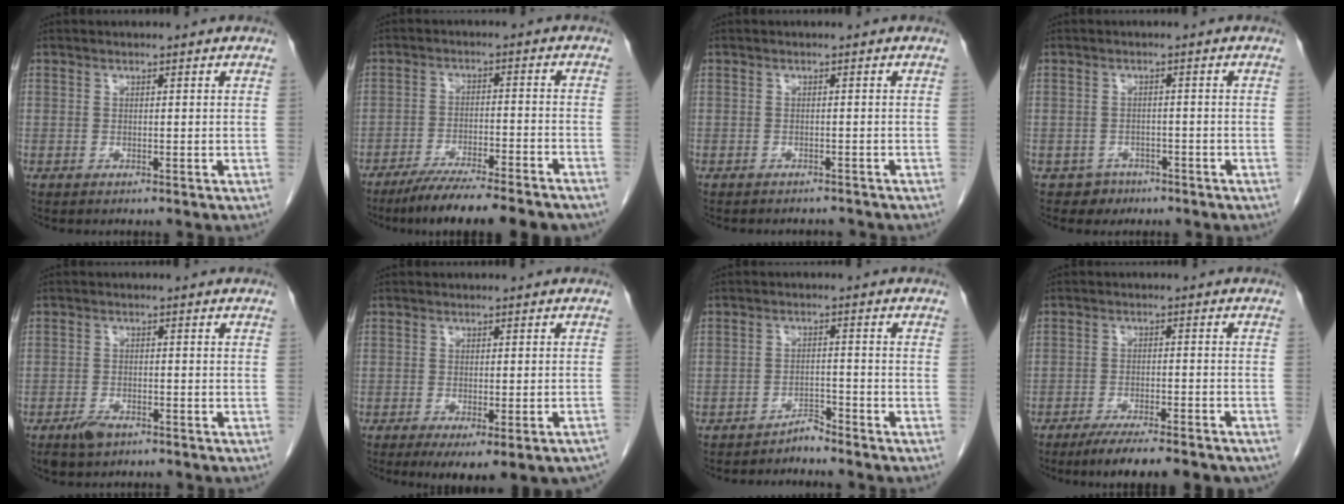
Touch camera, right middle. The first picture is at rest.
{"total": 14.6, "force": [-12.4, 1.1, 7.5], "torque": [-0.111, -0.017, -0.186]}
{"total": 4.8, "force": [-4.5, 1.5, 1.1], "torque": [-0.010, 0.000, -0.053]}
{"total": 2.6, "force": [-1.6, 2.0, -0.2], "torque": [0.000, 0.012, -0.021]}
{"total": 3.1, "force": [-2.1, 1.4, 1.8], "torque": [-0.037, -0.003, -0.032]}
{"total": 9.1, "force": [-6.3, 2.0, 6.1], "torque": [-0.070, -0.006, -0.081]}
{"total": 2.3, "force": [-2.3, 0.2, 0.2], "torque": [0.003, -0.004, -0.038]}
{"total": 11.0, "force": [-9.0, 1.9, 6.0], "torque": [-0.078, -0.011, -0.126]}